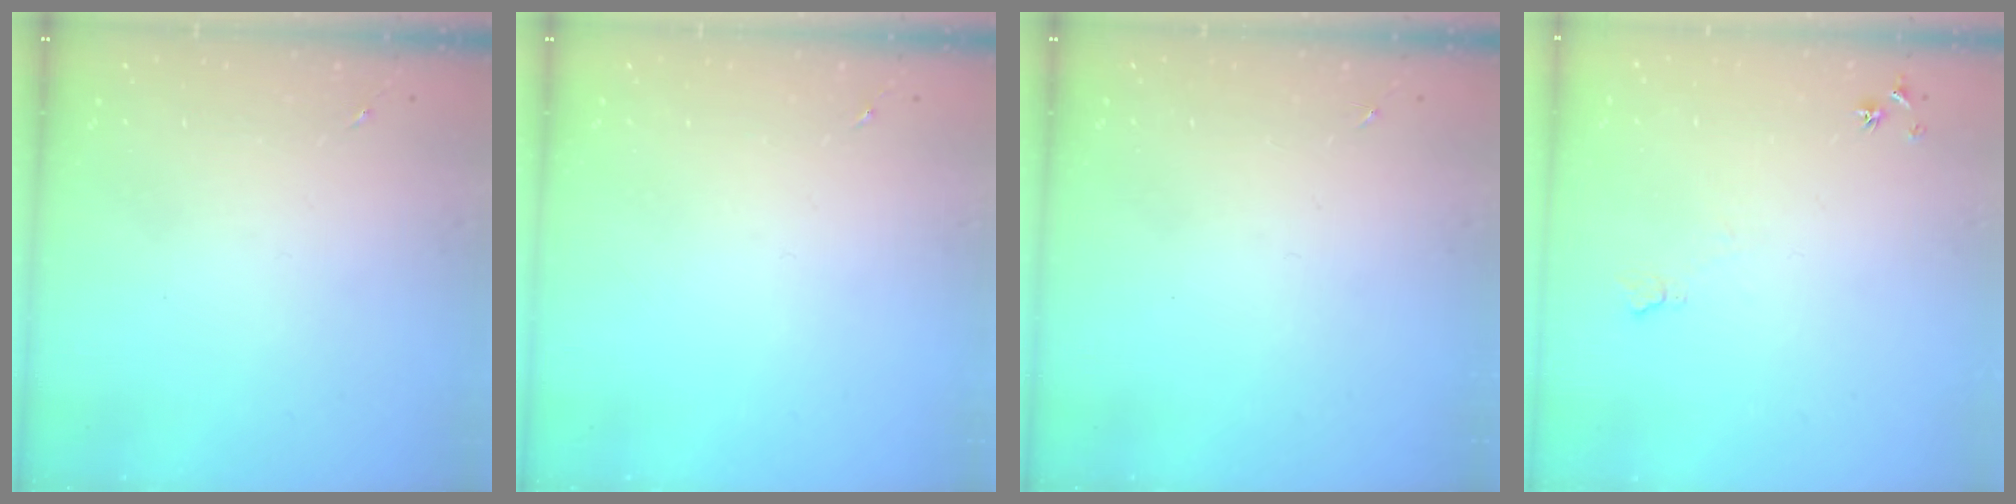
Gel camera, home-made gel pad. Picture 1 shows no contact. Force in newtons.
{"total": 0.0}
{"total": 0.0}
{"total": 6.5, "press": 6.4, "slide": 0.8}